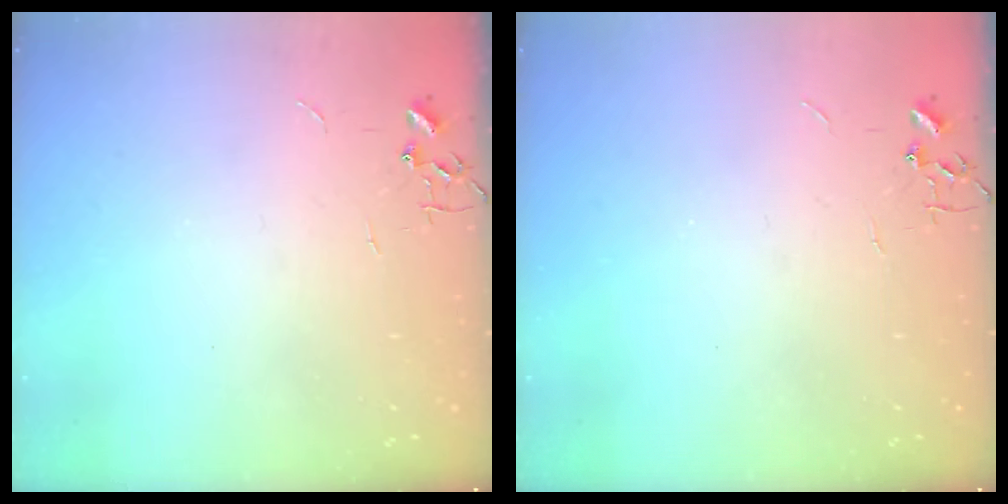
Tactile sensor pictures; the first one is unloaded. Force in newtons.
{"total": 0.0}